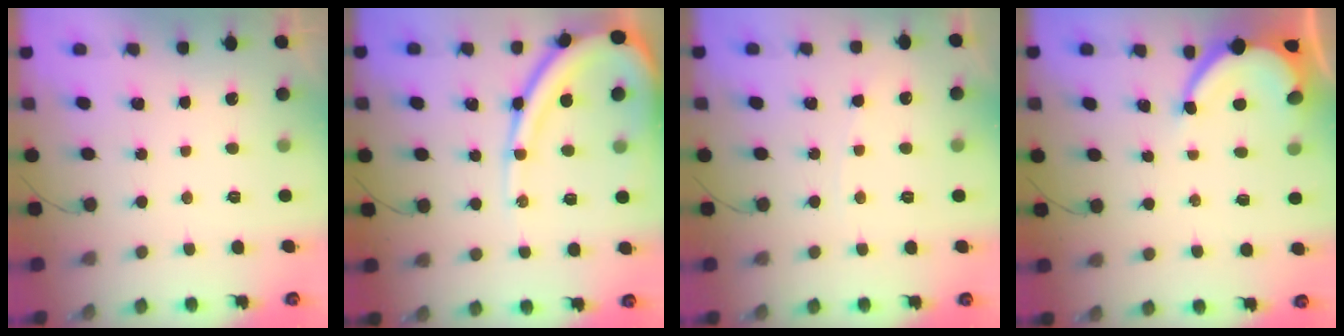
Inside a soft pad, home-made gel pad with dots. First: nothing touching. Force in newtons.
{"total": 14.6, "press": 14.5, "slide": 1.3}
{"total": 2.9, "press": 2.9, "slide": 0.4}
{"total": 6.7, "press": 6.7, "slide": 0.7}